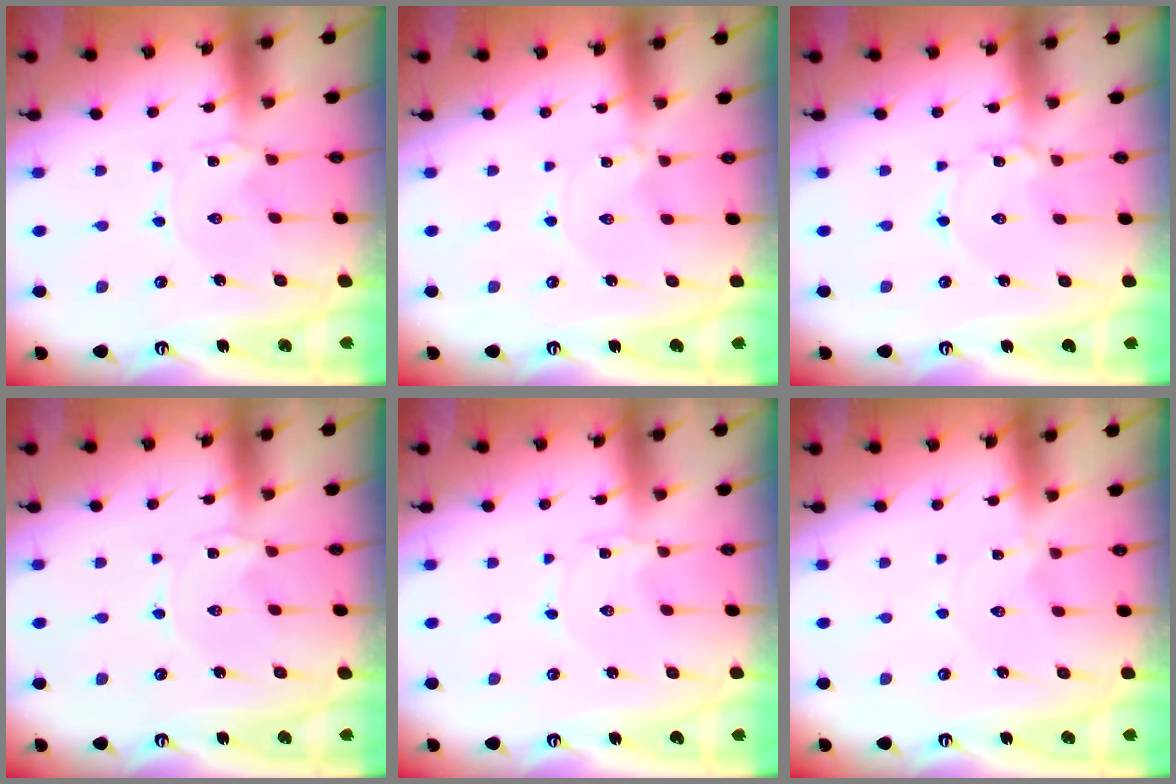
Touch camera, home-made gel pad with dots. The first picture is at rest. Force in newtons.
{"total": 0.6, "press": 0.6, "slide": 0.1}
{"total": 1.6, "press": 1.5, "slide": 0.1}
{"total": 0.0}
{"total": 0.7, "press": 0.7, "slide": 0.1}
{"total": 0.0}